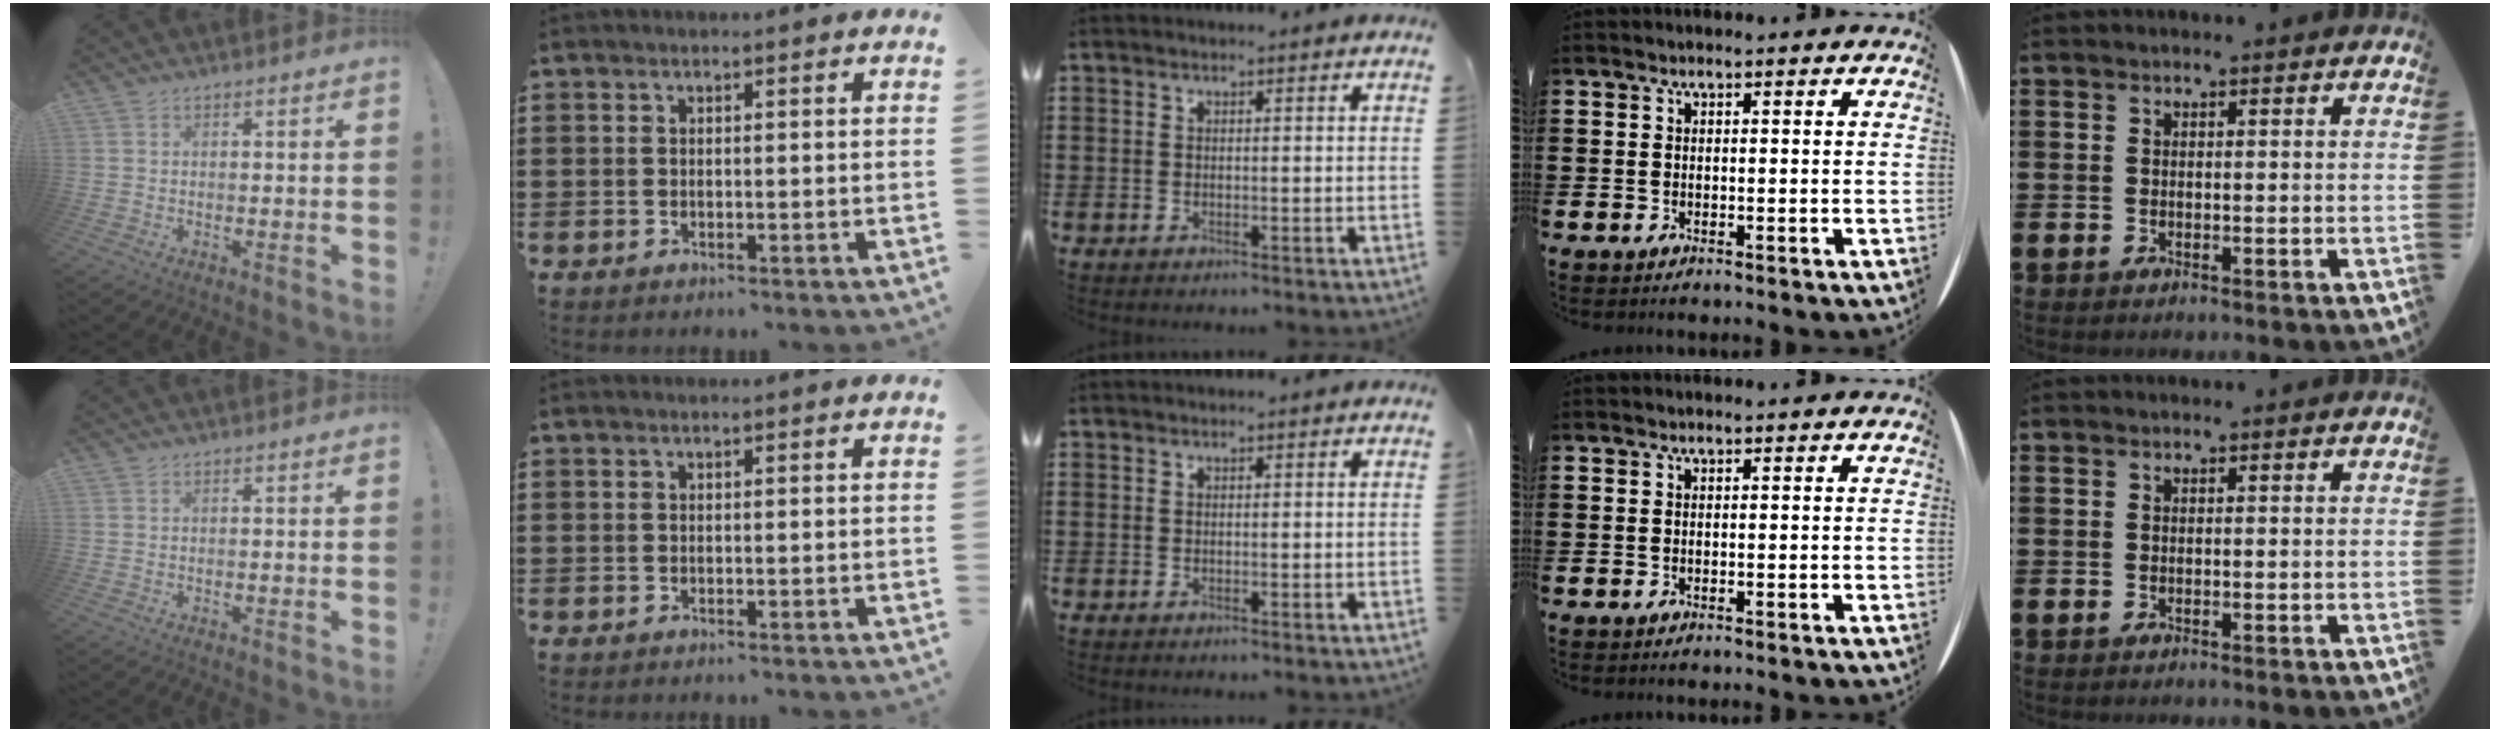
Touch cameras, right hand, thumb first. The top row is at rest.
{}